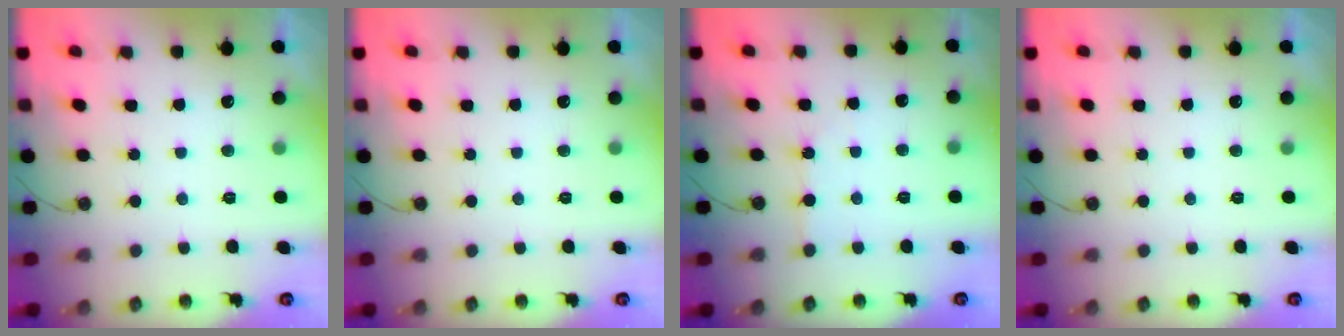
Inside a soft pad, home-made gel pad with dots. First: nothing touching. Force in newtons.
{"total": 0.0}
{"total": 2.5, "press": 2.5, "slide": 0.4}
{"total": 0.0}